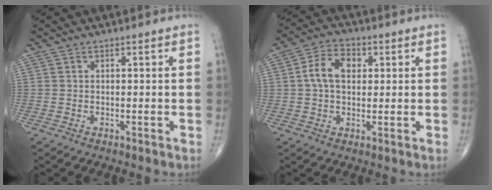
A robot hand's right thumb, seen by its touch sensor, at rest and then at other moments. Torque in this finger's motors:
{"motor_torque": [0.49, 0.46, 0.65, 0.05, 0.24]}